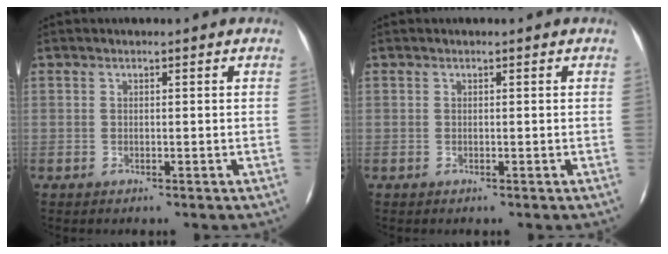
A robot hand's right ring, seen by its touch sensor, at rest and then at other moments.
{"total": 0.0}